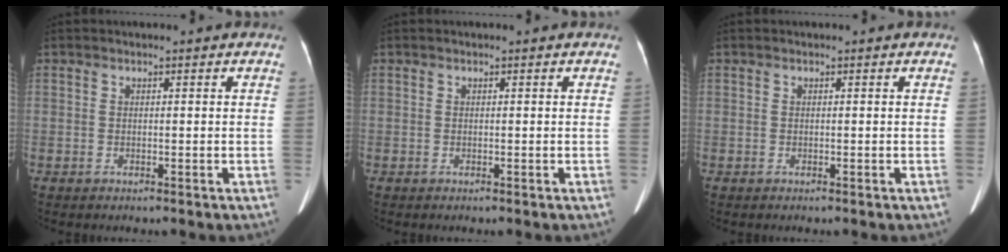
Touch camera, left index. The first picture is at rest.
{"total": 0.0}
{"total": 0.0}